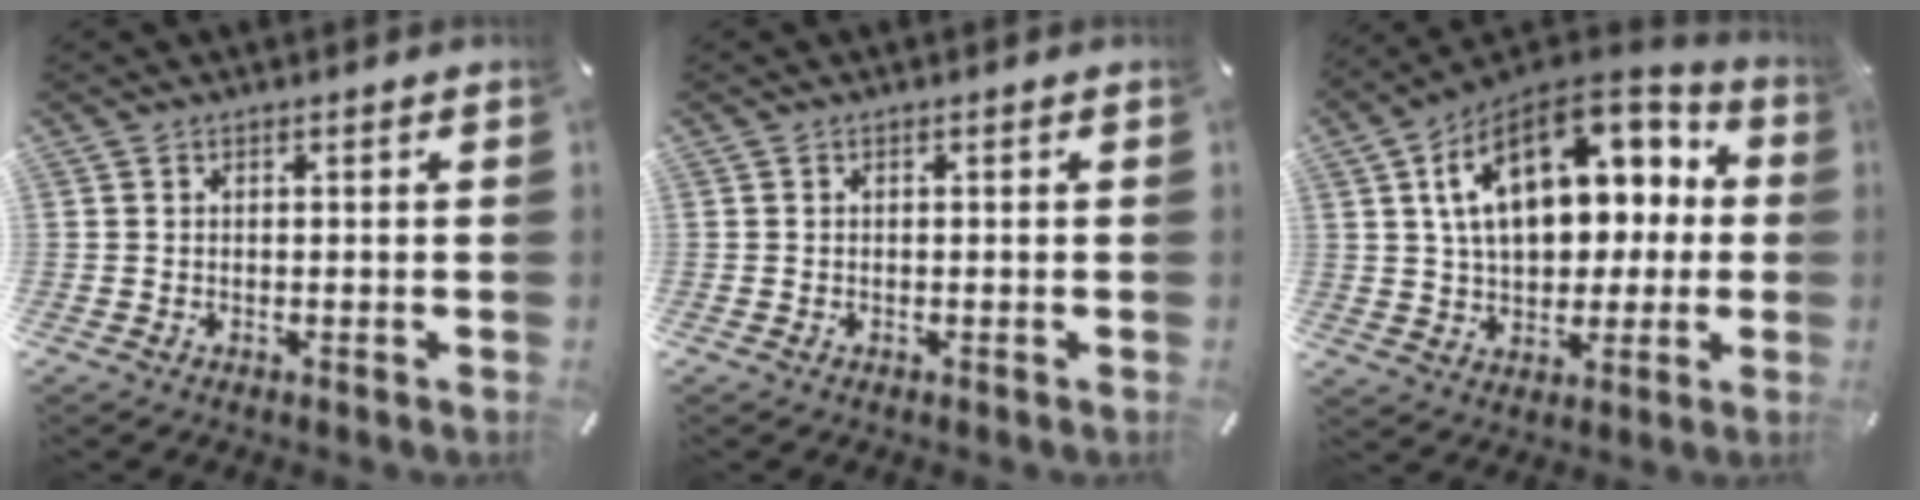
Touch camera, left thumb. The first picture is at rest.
{"total": 0.0}
{"total": 19.6, "force": [6.0, 13.2, 13.2], "torque": [-0.221, -0.021, 0.108]}